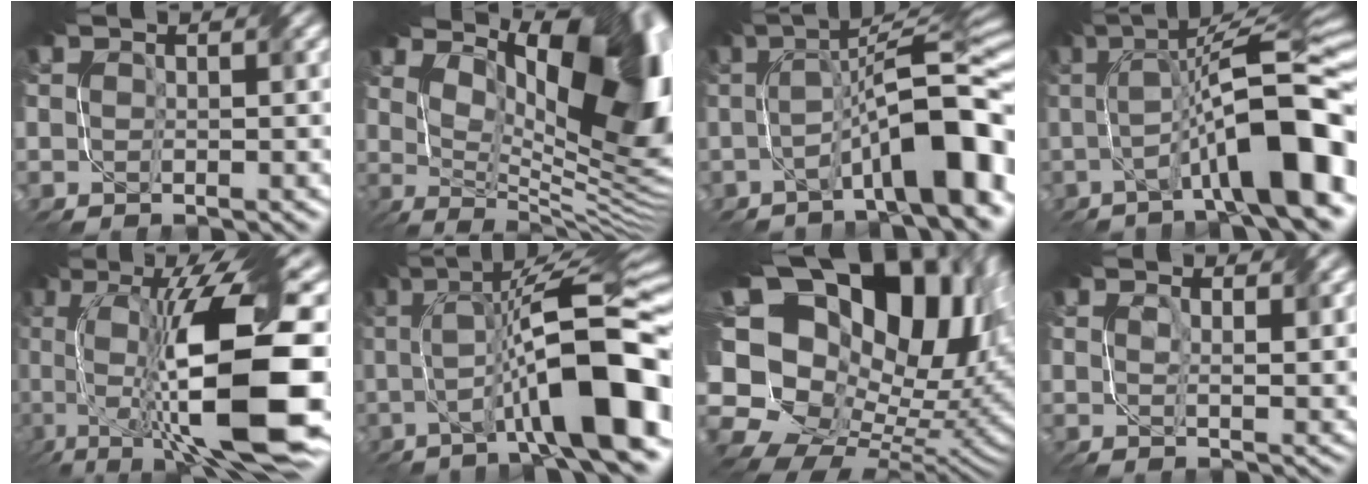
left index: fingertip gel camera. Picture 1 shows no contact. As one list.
[{"total": 16.2, "force": [5.7, 7.4, 13.3], "torque": [-0.169, 0.014, 0.103]}, {"total": 10.5, "force": [-3.2, 2.2, 9.8], "torque": [-0.133, 0.021, -0.050]}, {"total": 12.5, "force": [-2.6, 2.9, 11.8], "torque": [-0.173, 0.020, -0.040]}, {"total": 15.5, "force": [-1.6, 5.6, 14.3], "torque": [-0.247, 0.002, -0.026]}, {"total": 13.5, "force": [-2.0, 3.3, 12.9], "torque": [-0.192, 0.022, -0.035]}, {"total": 19.7, "force": [3.1, 14.2, 13.3], "torque": [-0.250, 0.000, 0.097]}, {"total": 3.2, "force": [2.1, 1.0, 2.2], "torque": [-0.036, 0.000, 0.032]}]